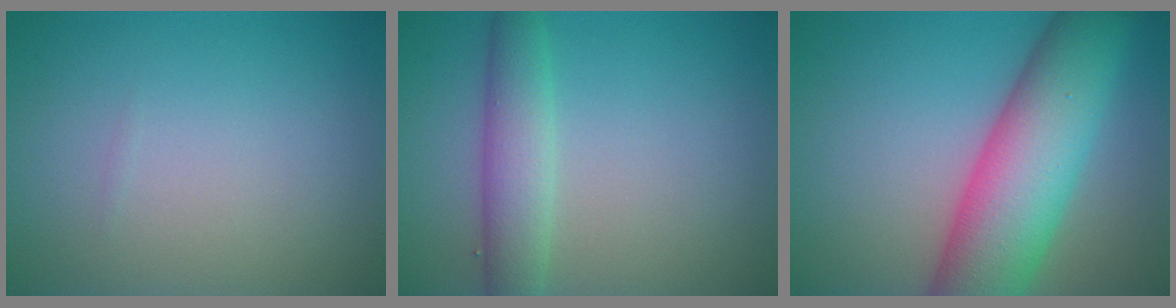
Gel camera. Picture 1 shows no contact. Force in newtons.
{"total": 3.8, "press": 3.8, "slide": 0.1}
{"total": 11.3, "press": 11.2, "slide": 0.5}